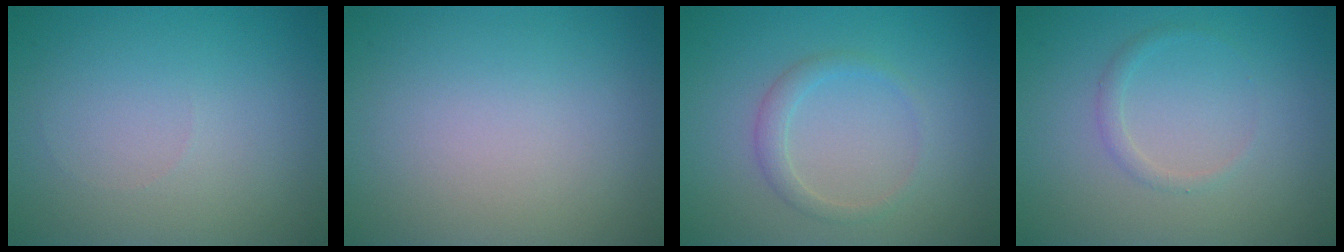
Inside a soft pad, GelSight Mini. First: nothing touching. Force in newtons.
{"total": 0.0}
{"total": 1.6, "press": 1.6, "slide": 0.1}
{"total": 1.0, "press": 1.0, "slide": 0.0}